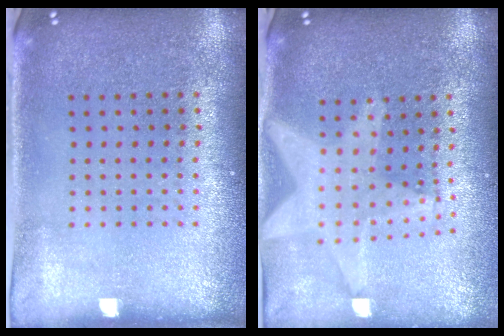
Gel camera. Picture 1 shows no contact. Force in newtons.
{"total": 2.2, "press": 1.8, "slide": 1.3}